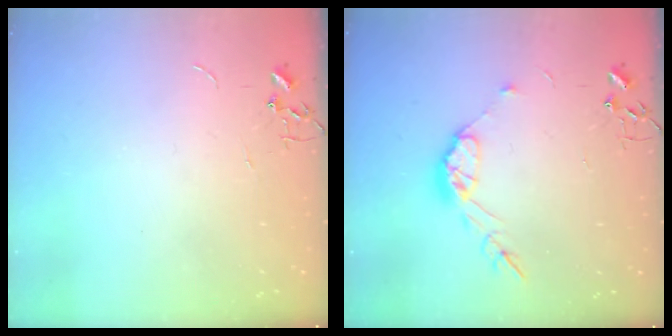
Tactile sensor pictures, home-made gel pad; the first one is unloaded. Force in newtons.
{"total": 10.0, "press": 9.9, "slide": 0.7}